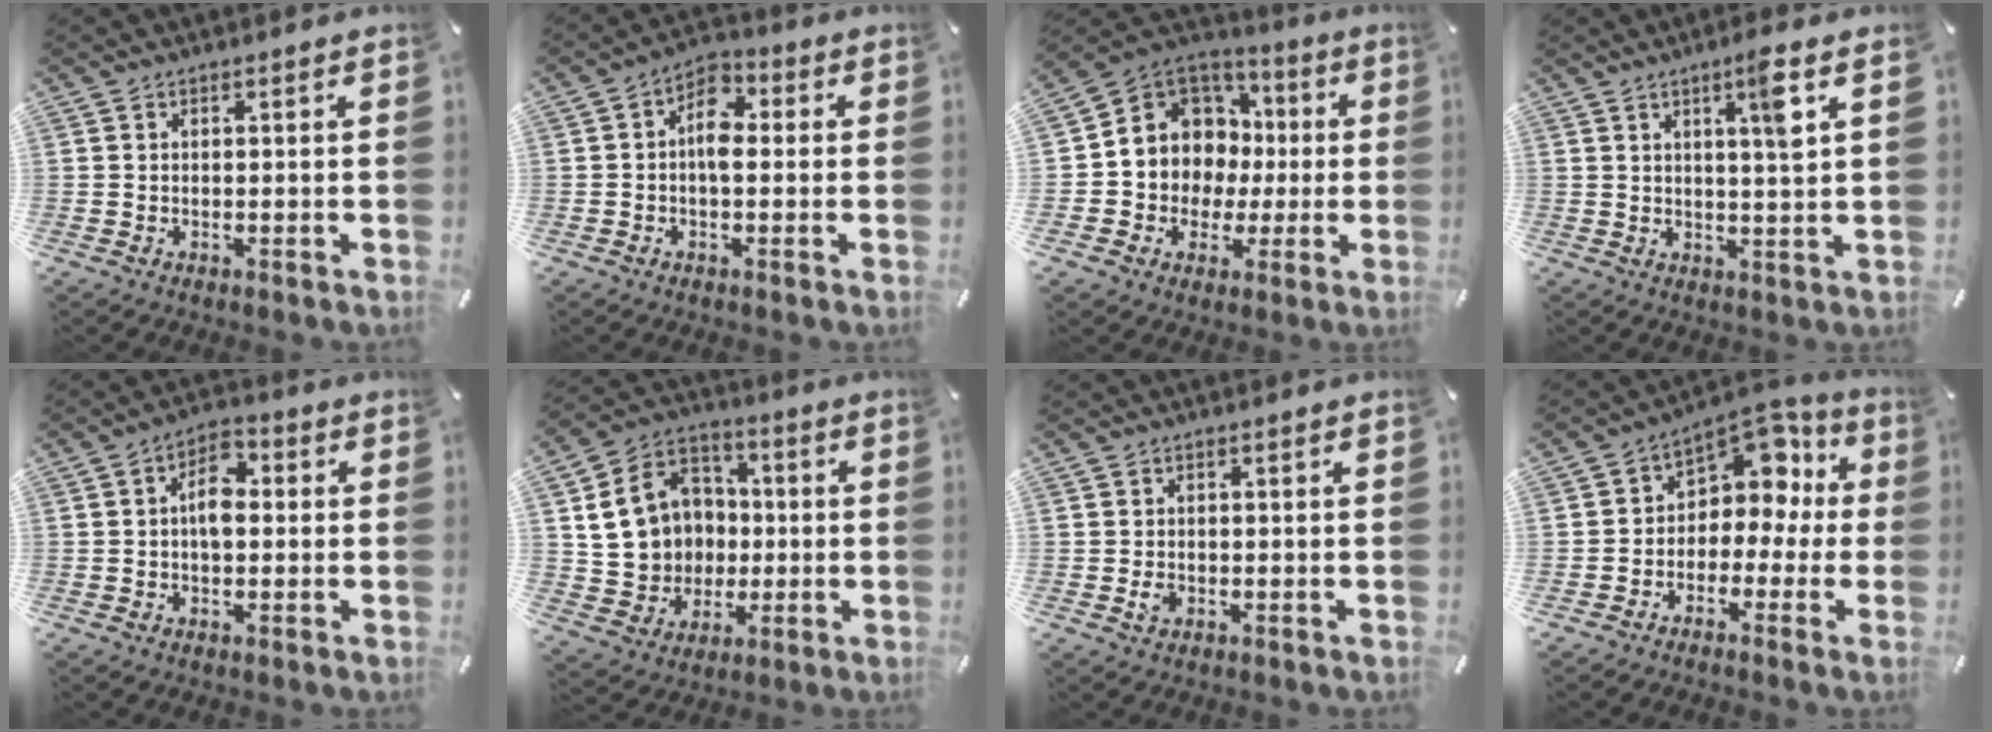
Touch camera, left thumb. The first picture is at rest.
{"total": 6.6, "force": [-0.6, 4.1, 5.1], "torque": [-0.084, 0.011, -0.015]}
{"total": 9.9, "force": [1.1, 9.8, 0.8], "torque": [-0.044, -0.029, 0.031]}
{"total": 6.3, "force": [2.6, 0.3, 5.7], "torque": [-0.085, -0.014, 0.032]}
{"total": 6.8, "force": [0.1, 4.2, 5.3], "torque": [-0.074, 0.008, -0.003]}
{"total": 15.4, "force": [0.7, 14.4, 5.6], "torque": [-0.113, 0.011, 0.023]}
{"total": 1.7, "force": [-0.4, 1.3, 1.1], "torque": [-0.026, 0.001, -0.010]}
{"total": 9.9, "force": [3.9, 7.8, 4.7], "torque": [-0.053, -0.036, 0.068]}